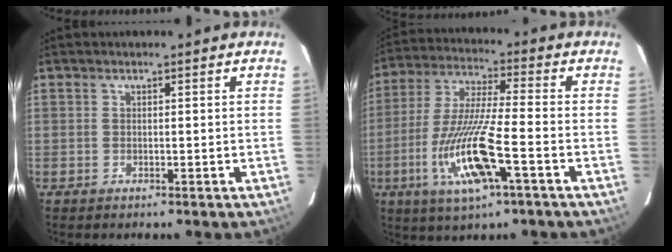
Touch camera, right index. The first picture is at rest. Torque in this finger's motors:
{"motor_torque": [1.12, -1.02, 0.39, 0.21]}